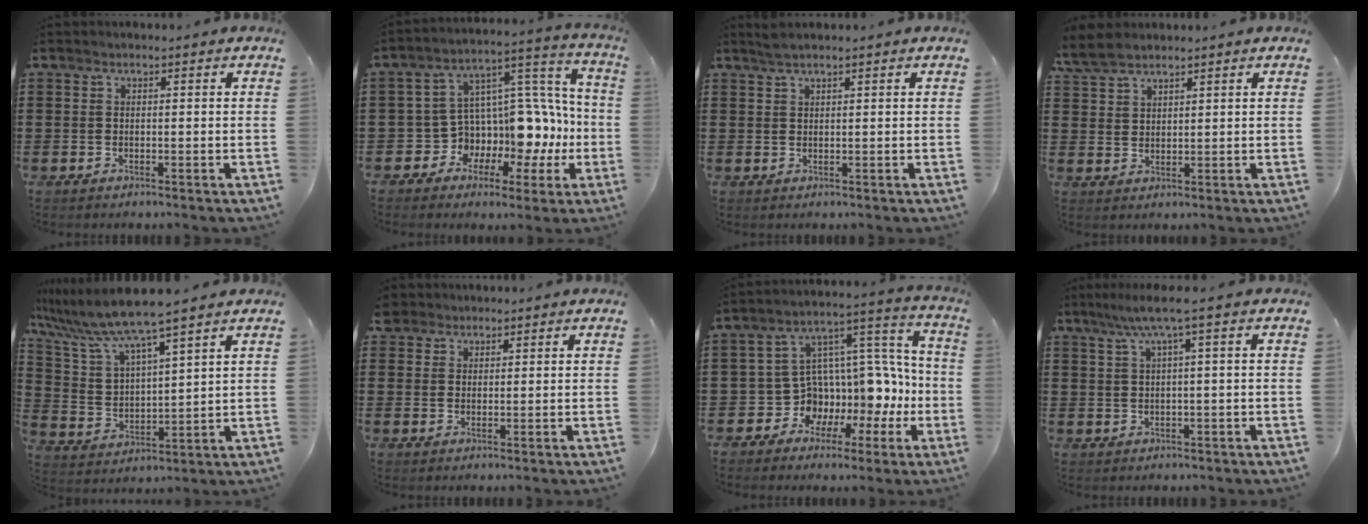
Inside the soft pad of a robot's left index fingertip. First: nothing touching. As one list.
[{"total": 8.4, "force": [-1.1, 7.3, 4.1], "torque": [-0.081, -0.038, -0.012]}, {"total": 1.5, "force": [1.3, 0.0, 0.8], "torque": [-0.016, 0.001, 0.023]}, {"total": 4.3, "force": [3.5, 1.8, 1.8], "torque": [-0.048, 0.001, 0.066]}, {"total": 8.0, "force": [7.1, 0.1, 3.7], "torque": [-0.105, -0.040, 0.119]}, {"total": 2.4, "force": [2.0, 1.5, 0.1], "torque": [-0.011, 0.010, 0.038]}, {"total": 7.9, "force": [-1.5, 7.0, 3.3], "torque": [-0.068, -0.040, -0.022]}, {"total": 3.7, "force": [1.1, -0.3, 3.6], "torque": [-0.071, -0.001, 0.013]}]